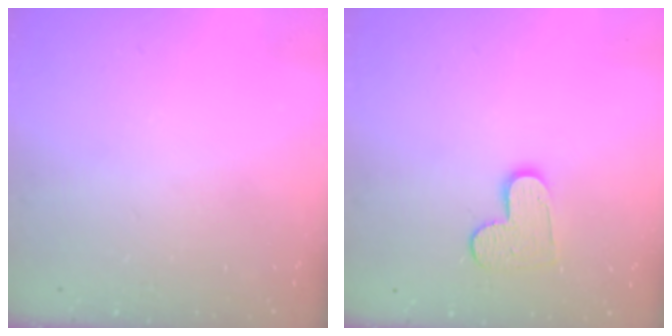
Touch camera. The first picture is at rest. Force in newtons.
{"total": 9.2, "press": 9.2, "slide": 0.6}